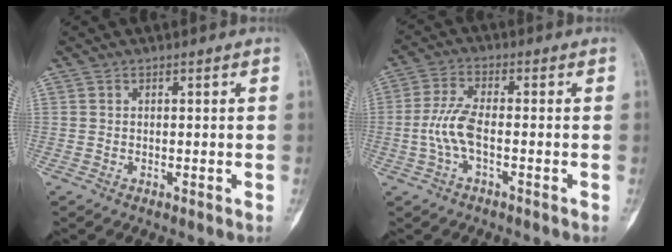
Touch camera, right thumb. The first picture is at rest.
{"total": 6.6, "force": [-1.5, 2.4, 5.9], "torque": [-0.144, 0.017, -0.032]}